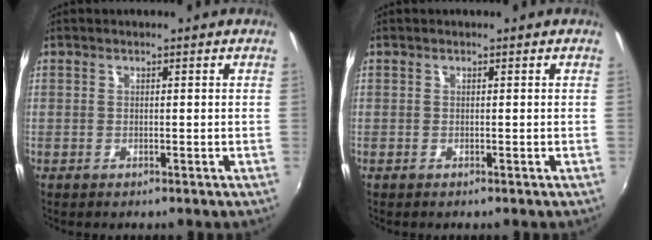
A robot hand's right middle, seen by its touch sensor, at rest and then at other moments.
{"total": 0.0}